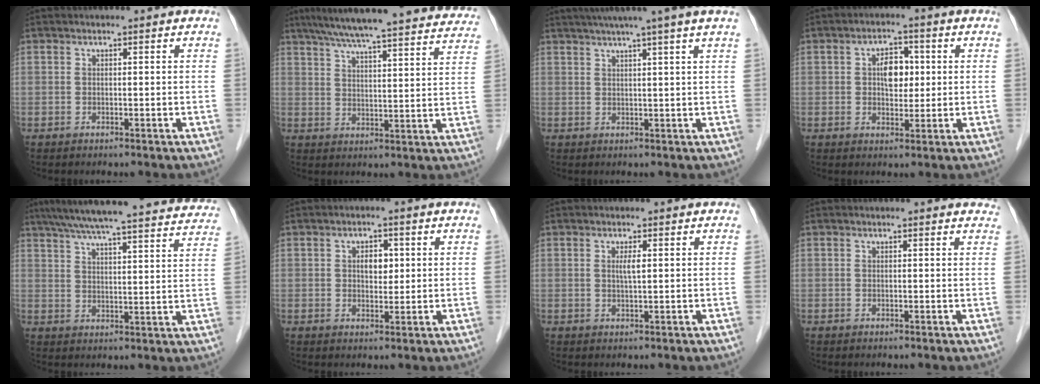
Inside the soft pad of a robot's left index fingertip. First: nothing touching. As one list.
[{"total": 29.3, "force": [26.5, 3.2, 12.3], "torque": [-0.194, -0.020, 0.328]}, {"total": 8.6, "force": [6.6, -1.9, 5.3], "torque": [-0.073, 0.021, 0.078]}, {"total": 4.6, "force": [0.6, 2.9, 3.6], "torque": [-0.060, 0.011, 0.011]}, {"total": 29.1, "force": [26.6, 2.8, 11.5], "torque": [-0.186, -0.020, 0.329]}, {"total": 3.1, "force": [0.6, 2.0, 2.3], "torque": [-0.036, 0.005, 0.012]}, {"total": 1.7, "force": [0.4, 0.2, 1.6], "torque": [-0.034, 0.000, 0.007]}, {"total": 1.5, "force": [1.5, 0.3, 0.2], "torque": [-0.009, -0.006, 0.000]}]